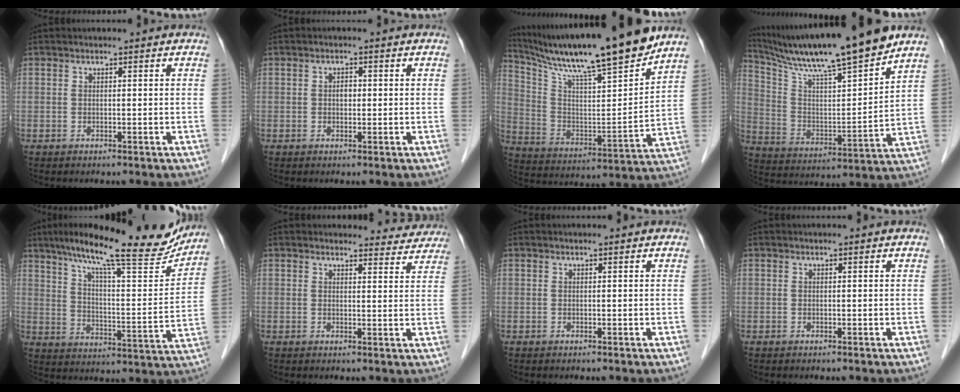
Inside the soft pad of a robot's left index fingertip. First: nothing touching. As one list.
[{"total": 1.3, "force": [-0.4, 0.8, 0.9], "torque": [-0.014, 0.000, -0.009]}, {"total": 21.3, "force": [17.9, 0.2, 11.6], "torque": [-0.205, -0.017, 0.294]}, {"total": 18.7, "force": [15.9, -0.3, 9.9], "torque": [-0.176, -0.004, 0.268]}, {"total": 21.6, "force": [18.1, 2.5, 11.4], "torque": [-0.182, -0.011, 0.255]}, {"total": 5.6, "force": [5.4, 1.5, -0.4], "torque": [0.022, -0.016, 0.037]}, {"total": 0.0}, {"total": 0.0}]